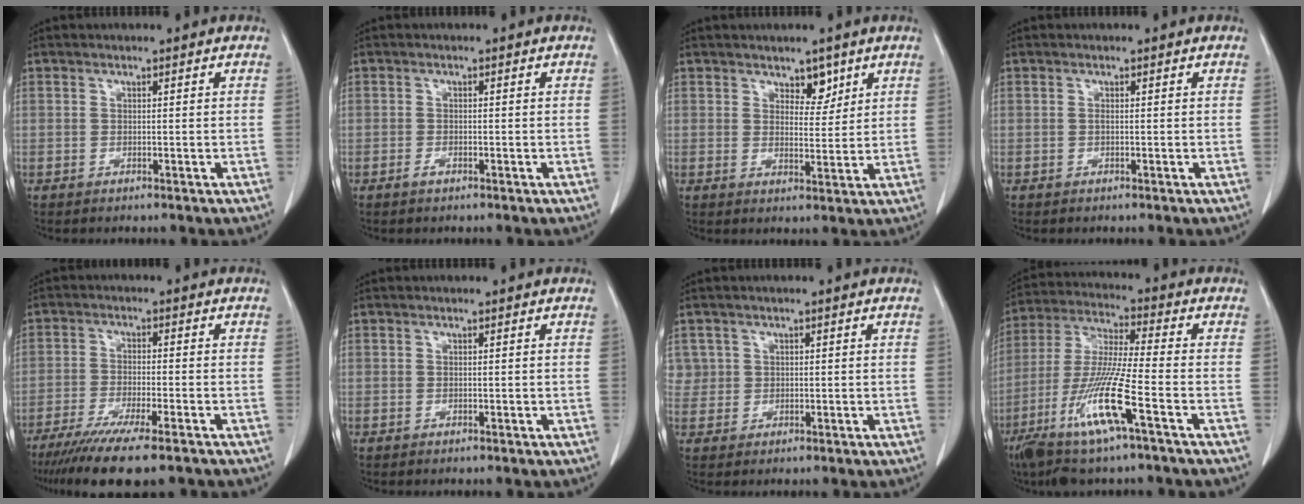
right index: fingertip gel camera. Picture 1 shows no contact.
{"total": 1.4, "force": [-0.8, 0.7, 1.0], "torque": [-0.016, 0.003, -0.012]}
{"total": 4.3, "force": [2.7, 2.4, 2.3], "torque": [-0.030, -0.001, 0.047]}
{"total": 0.5, "force": [-0.1, 0.2, 0.4], "torque": [-0.013, 0.000, -0.001]}
{"total": 13.7, "force": [-10.3, 1.9, 8.9], "torque": [-0.154, -0.032, -0.162]}
{"total": 0.0}
{"total": 3.8, "force": [1.0, 3.7, 0.2], "torque": [0.004, 0.016, 0.026]}
{"total": 15.5, "force": [-6.7, 0.5, 14.0], "torque": [-0.297, -0.025, -0.127]}